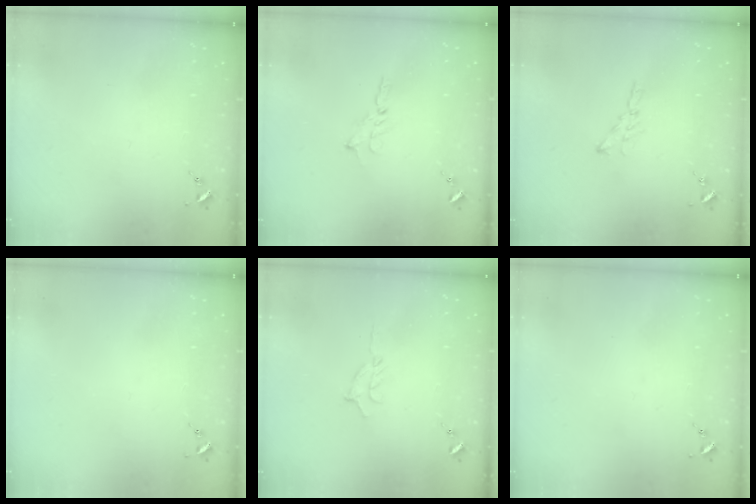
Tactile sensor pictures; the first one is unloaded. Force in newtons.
{"total": 3.6, "press": 3.6, "slide": 0.1}
{"total": 4.7, "press": 4.7, "slide": 0.1}
{"total": 0.0}
{"total": 5.0, "press": 5.0, "slide": 0.6}
{"total": 0.0}